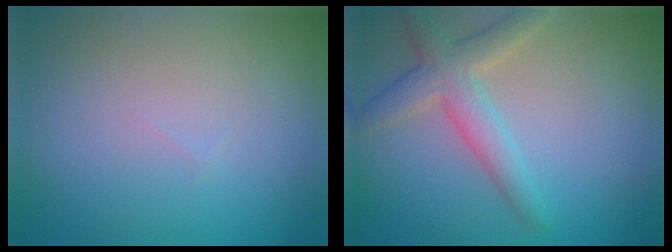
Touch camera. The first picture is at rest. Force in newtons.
{"total": 3.5, "press": 3.5, "slide": 0.2}